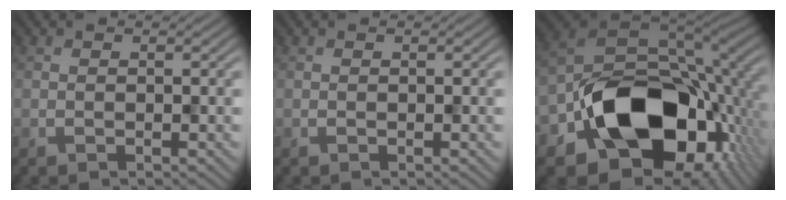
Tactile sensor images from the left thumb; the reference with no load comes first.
{"total": 0.0}
{"total": 17.5, "force": [-5.7, 12.2, 11.1], "torque": [-0.170, -0.038, -0.090]}